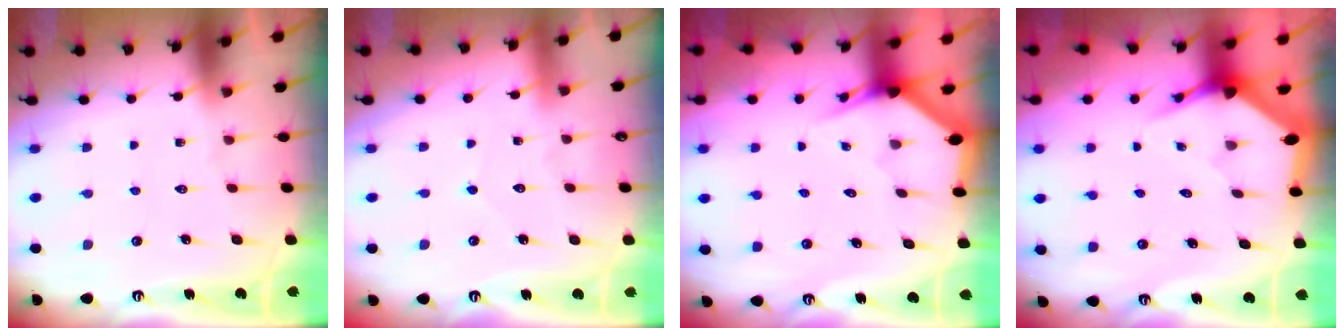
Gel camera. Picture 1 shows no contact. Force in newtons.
{"total": 2.6, "press": 2.6, "slide": 0.3}
{"total": 2.7, "press": 2.7, "slide": 0.2}
{"total": 4.6, "press": 4.6, "slide": 0.2}